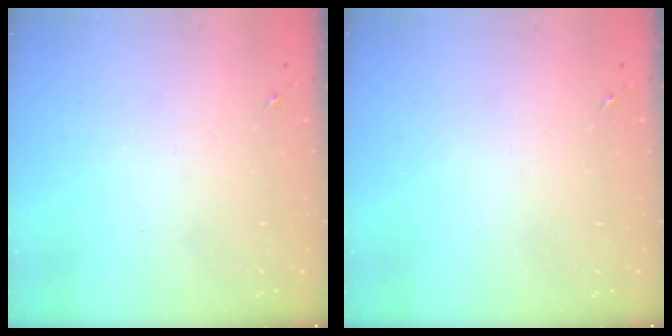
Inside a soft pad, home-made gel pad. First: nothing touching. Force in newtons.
{"total": 0.0}